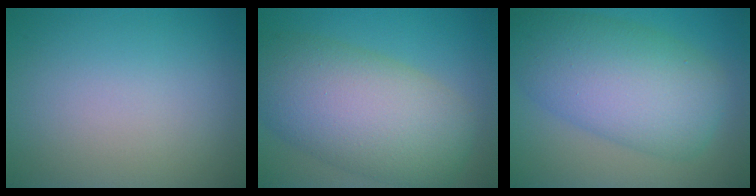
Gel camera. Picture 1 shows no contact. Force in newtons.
{"total": 10.7, "press": 10.7, "slide": 0.4}
{"total": 9.5, "press": 9.5, "slide": 0.1}